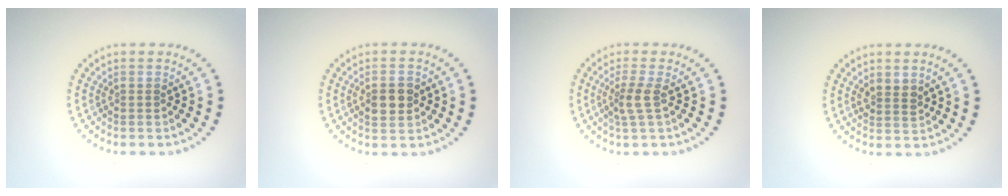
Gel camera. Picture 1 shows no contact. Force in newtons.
{"total": 2.8, "press": 2.8, "slide": 0.1}
{"total": 2.0, "press": 1.6, "slide": 1.3}
{"total": 1.6, "press": 1.4, "slide": 0.8}